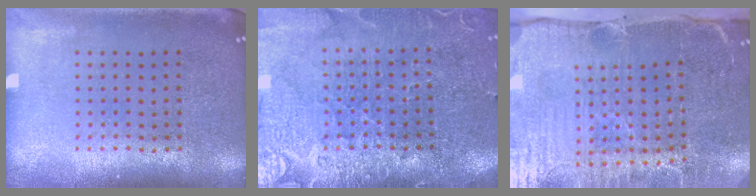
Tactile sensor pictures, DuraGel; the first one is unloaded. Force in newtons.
{"total": 3.6, "press": 3.4, "slide": 1.2}
{"total": 5.4, "press": 4.5, "slide": 3.1}